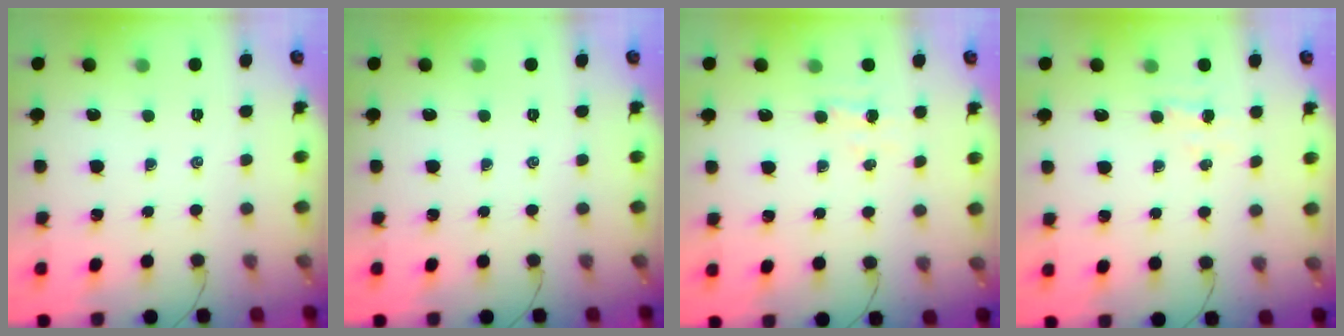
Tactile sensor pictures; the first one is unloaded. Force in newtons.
{"total": 0.0}
{"total": 3.5, "press": 3.4, "slide": 0.9}
{"total": 3.5, "press": 3.4, "slide": 0.9}